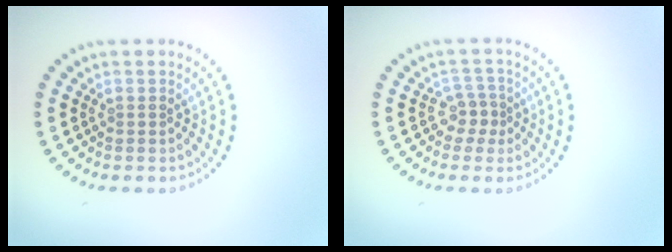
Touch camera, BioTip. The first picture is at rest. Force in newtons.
{"total": 1.9, "press": 1.4, "slide": 1.3}